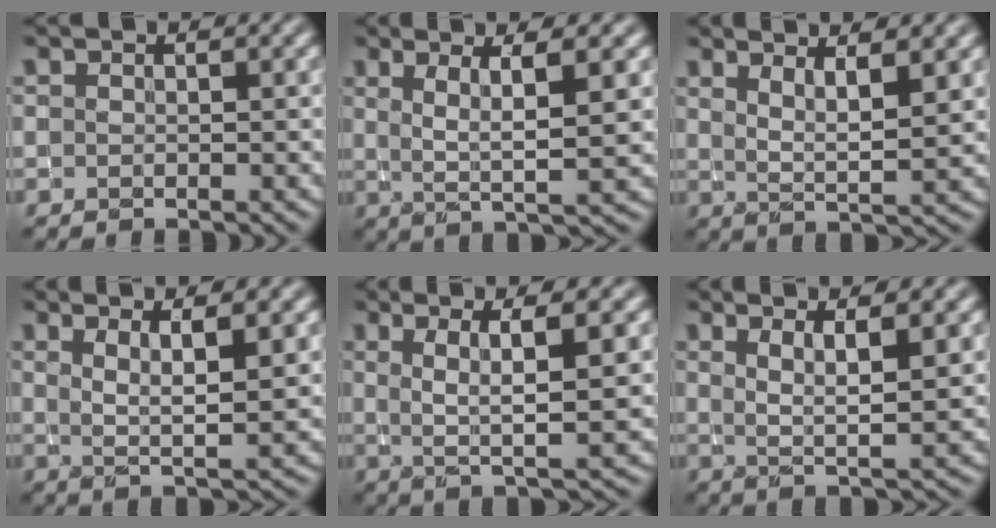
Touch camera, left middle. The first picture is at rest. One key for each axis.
{"total": 5.1, "fx": 1.4, "fy": 1.0, "fz": 4.9, "tx": -0.086, "ty": -0.002, "tz": 0.027}
{"total": 4.2, "fx": 2.3, "fy": 0.8, "fz": 3.4, "tx": -0.060, "ty": -0.009, "tz": 0.043}
{"total": 4.5, "fx": 1.7, "fy": 0.9, "fz": 4.0, "tx": -0.070, "ty": -0.008, "tz": 0.032}
{"total": 5.7, "fx": 1.3, "fy": 1.2, "fz": 5.4, "tx": -0.094, "ty": 0.002, "tz": 0.025}
{"total": 4.3, "fx": 1.7, "fy": 0.8, "fz": 3.9, "tx": -0.068, "ty": -0.008, "tz": 0.033}